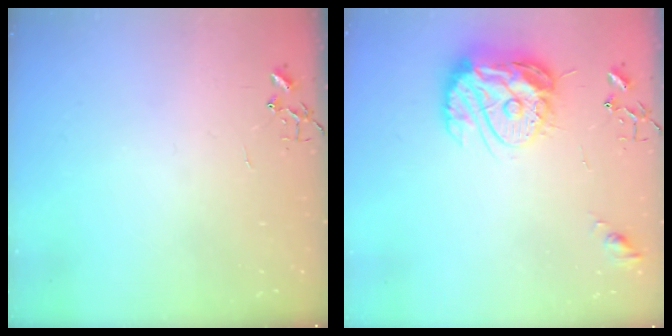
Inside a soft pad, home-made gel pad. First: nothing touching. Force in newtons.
{"total": 16.7, "press": 16.6, "slide": 1.5}